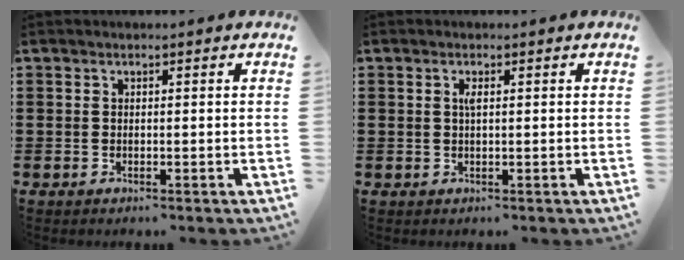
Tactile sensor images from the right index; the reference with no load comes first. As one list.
[{"total": 1.2, "force": [0.3, 0.3, 1.1], "torque": [-0.023, 0.003, 0.005]}]